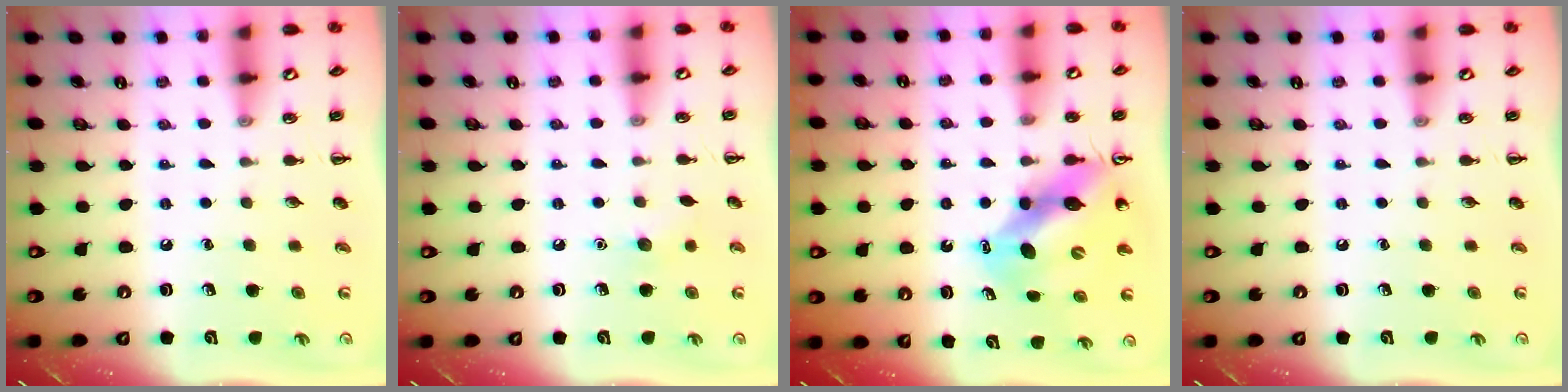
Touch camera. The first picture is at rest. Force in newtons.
{"total": 5.5, "press": 5.4, "slide": 1.2}
{"total": 9.9, "press": 9.5, "slide": 2.8}
{"total": 0.0}